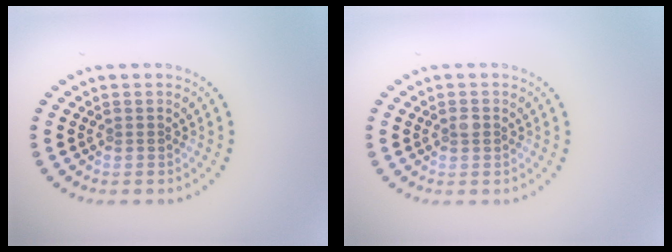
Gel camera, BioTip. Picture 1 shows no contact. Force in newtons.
{"total": 1.0, "press": 1.0, "slide": 0.1}